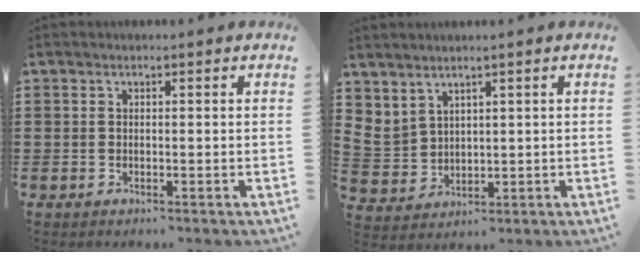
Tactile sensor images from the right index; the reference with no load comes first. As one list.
[{"total": 3.2, "force": [2.7, 1.7, 0.3], "torque": [-0.019, -0.003, 0.052]}]